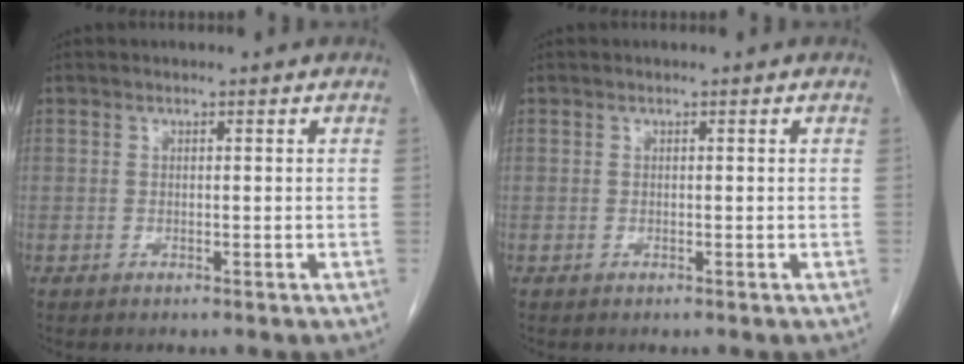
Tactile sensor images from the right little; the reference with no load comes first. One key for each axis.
{"total": 0.0}